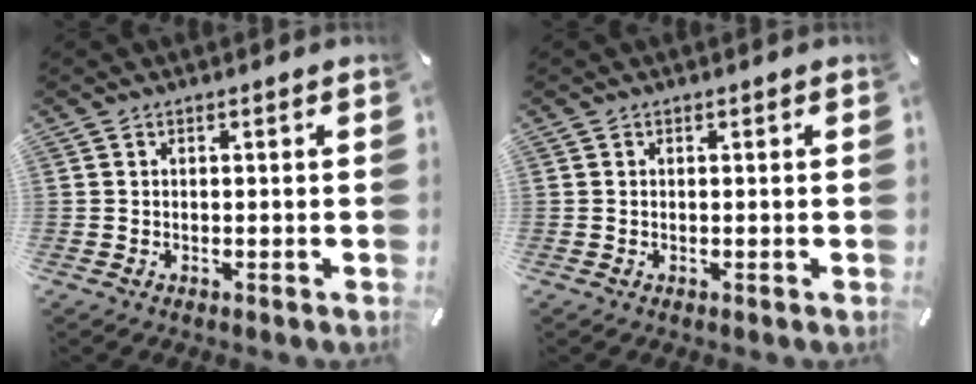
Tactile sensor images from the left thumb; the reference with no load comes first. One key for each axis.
{"total": 0.0}